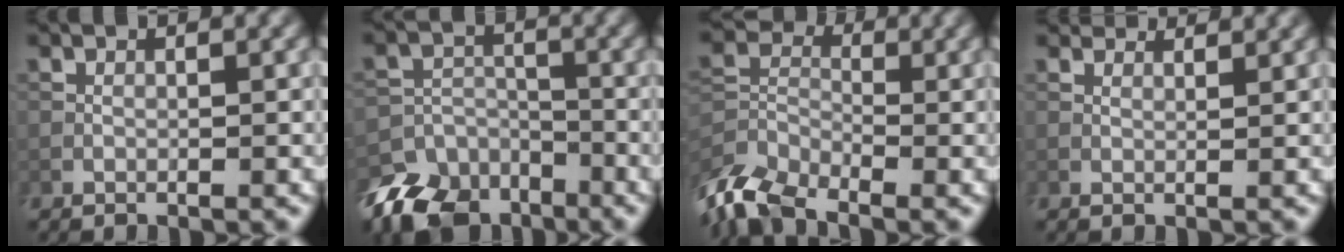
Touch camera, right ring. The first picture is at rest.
{"total": 8.8, "force": [-6.6, 5.3, 2.6], "torque": [-0.040, -0.014, -0.115]}
{"total": 6.8, "force": [-5.2, 3.2, 3.1], "torque": [-0.068, -0.008, -0.120]}
{"total": 5.6, "force": [4.7, 1.9, 2.2], "torque": [-0.053, 0.008, 0.068]}